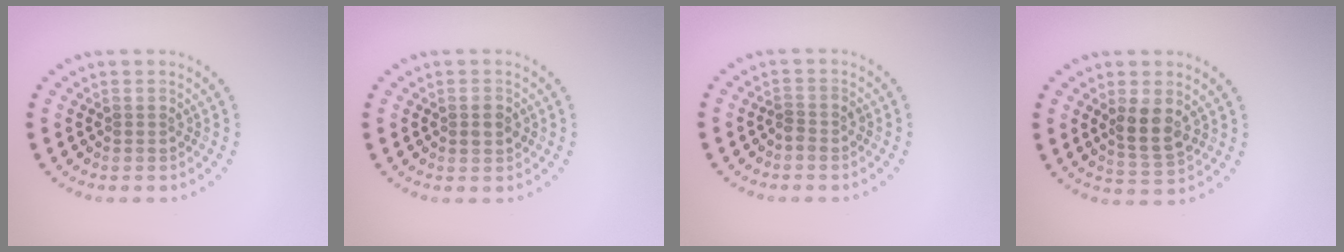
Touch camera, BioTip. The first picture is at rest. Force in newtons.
{"total": 1.4, "press": 1.4, "slide": 0.1}
{"total": 1.0, "press": 0.8, "slide": 0.6}
{"total": 3.4, "press": 3.3, "slide": 0.9}